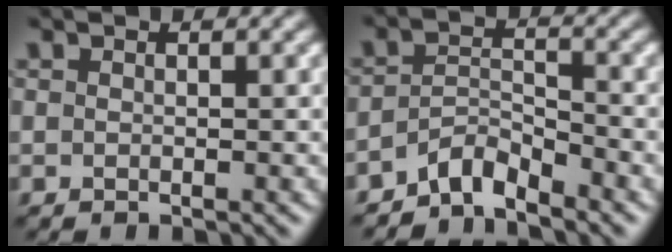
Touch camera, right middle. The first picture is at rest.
{"total": 3.2, "force": [-2.9, 0.8, 1.2], "torque": [-0.020, 0.007, -0.062]}